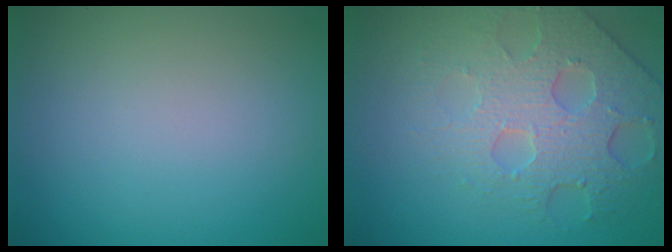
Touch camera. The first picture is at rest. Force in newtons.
{"total": 4.9, "press": 4.5, "slide": 1.9}